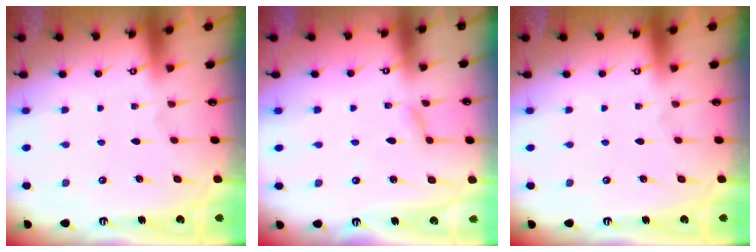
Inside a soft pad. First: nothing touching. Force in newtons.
{"total": 2.8, "press": 2.8, "slide": 0.3}
{"total": 0.0}